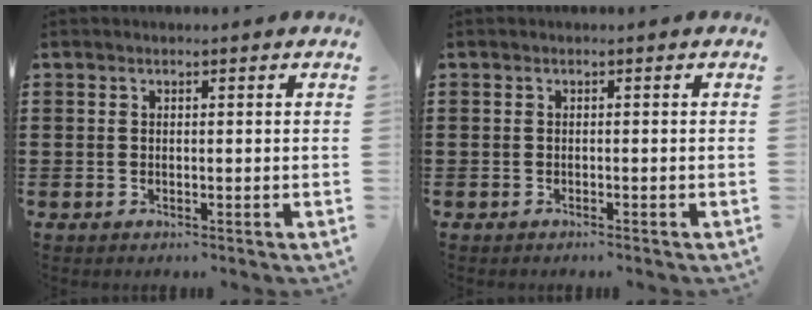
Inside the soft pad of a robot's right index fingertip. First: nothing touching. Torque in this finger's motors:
{"motor_torque": [-0.41, 0.65, -0.15, -0.01]}